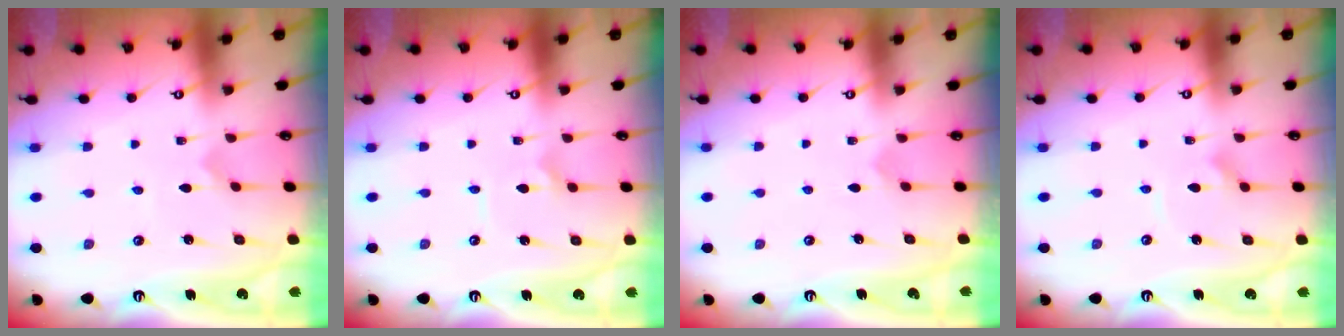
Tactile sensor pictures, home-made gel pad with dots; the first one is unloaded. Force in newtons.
{"total": 1.6, "press": 1.6, "slide": 0.1}
{"total": 2.8, "press": 2.8, "slide": 0.3}
{"total": 2.9, "press": 2.9, "slide": 0.3}